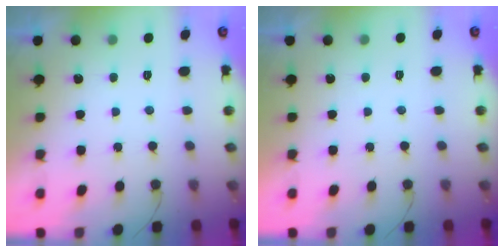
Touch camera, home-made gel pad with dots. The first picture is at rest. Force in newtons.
{"total": 1.7, "press": 1.7, "slide": 0.0}